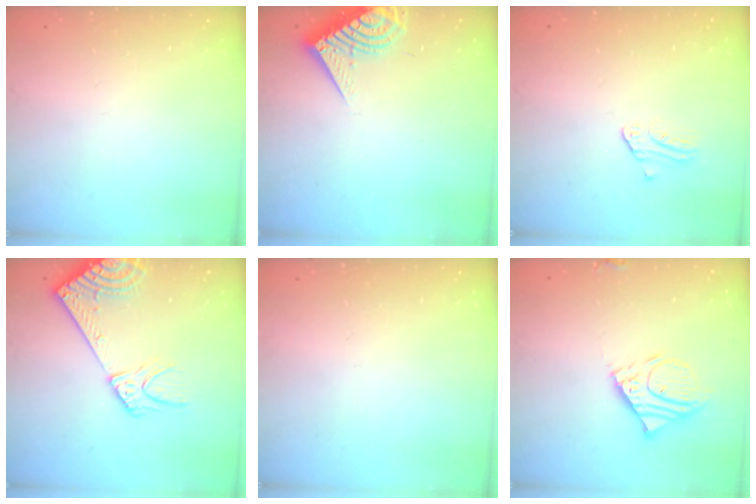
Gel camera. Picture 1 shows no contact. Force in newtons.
{"total": 9.1, "press": 9.0, "slide": 0.8}
{"total": 2.0, "press": 2.0, "slide": 0.2}
{"total": 14.2, "press": 13.9, "slide": 3.0}
{"total": 0.0}
{"total": 10.4, "press": 10.1, "slide": 2.3}